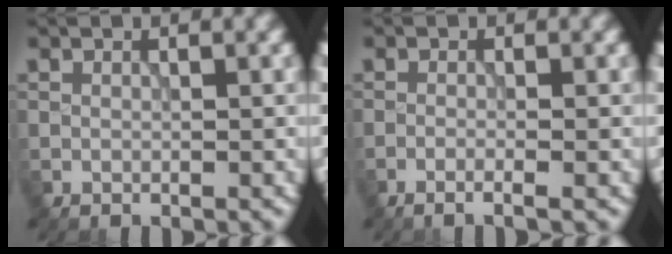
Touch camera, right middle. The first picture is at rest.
{"total": 1.6, "force": [-0.8, 0.3, 1.3], "torque": [-0.017, -0.002, -0.023]}